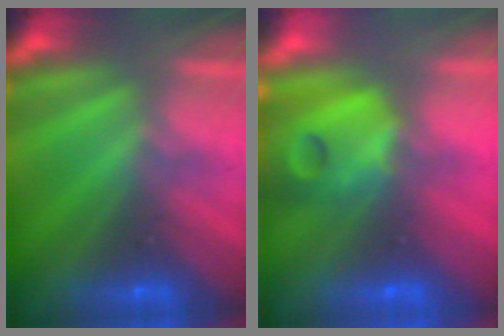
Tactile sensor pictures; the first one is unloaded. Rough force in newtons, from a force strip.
{"total": 9.8}